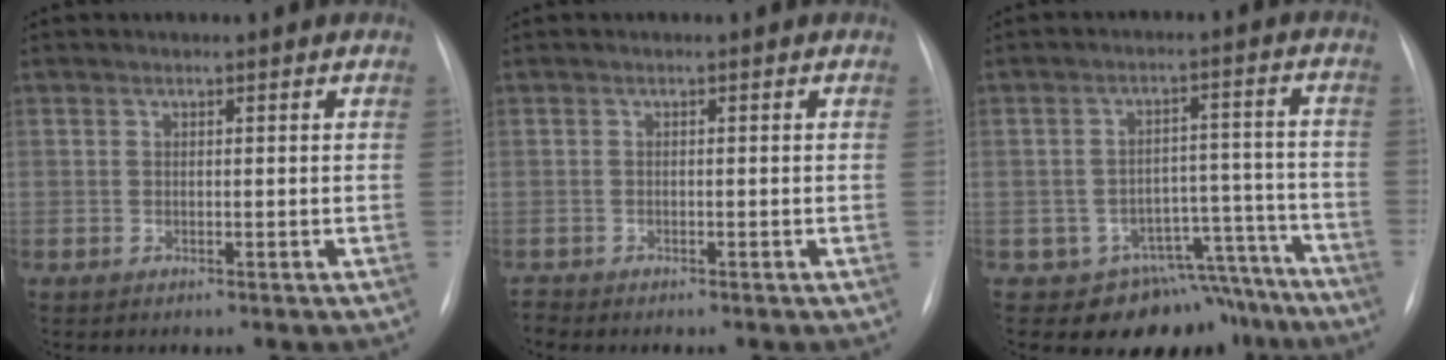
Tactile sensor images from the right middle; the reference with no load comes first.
{"total": 0.7, "force": [-0.6, -0.2, -0.2], "torque": [0.004, -0.004, -0.012]}
{"total": 11.4, "force": [-9.4, 6.4, 1.0], "torque": [0.025, 0.064, -0.118]}